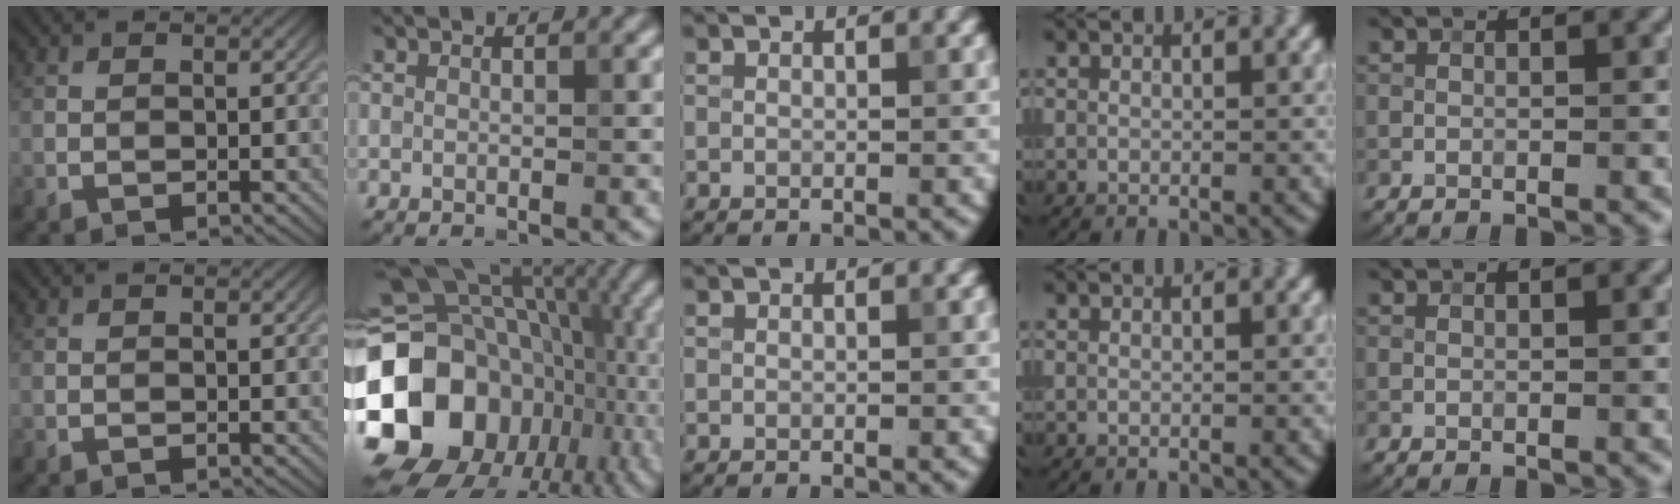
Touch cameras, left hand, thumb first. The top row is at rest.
{"index": {"total": 18.7, "force": [-3.8, 15.5, 9.7], "torque": [-0.199, 0.001, -0.064]}}